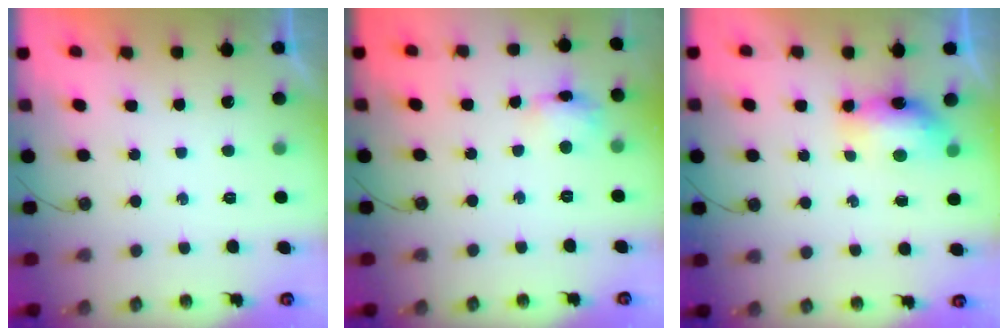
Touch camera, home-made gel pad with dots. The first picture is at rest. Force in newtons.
{"total": 8.4, "press": 8.4, "slide": 0.7}
{"total": 7.8, "press": 7.6, "slide": 1.8}